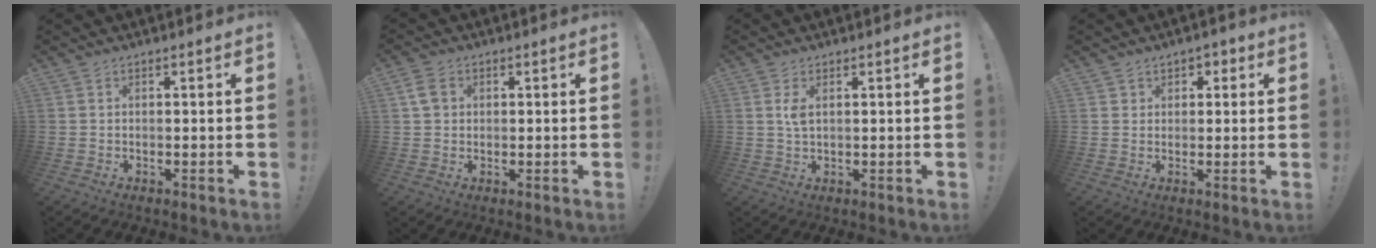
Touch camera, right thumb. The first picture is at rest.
{"total": 4.5, "force": [1.3, 3.7, 2.1], "torque": [-0.035, 0.009, 0.027]}
{"total": 2.9, "force": [0.9, 0.9, 2.6], "torque": [-0.046, 0.001, 0.013]}
{"total": 3.0, "force": [1.2, 2.7, 0.5], "torque": [0.005, -0.004, 0.017]}